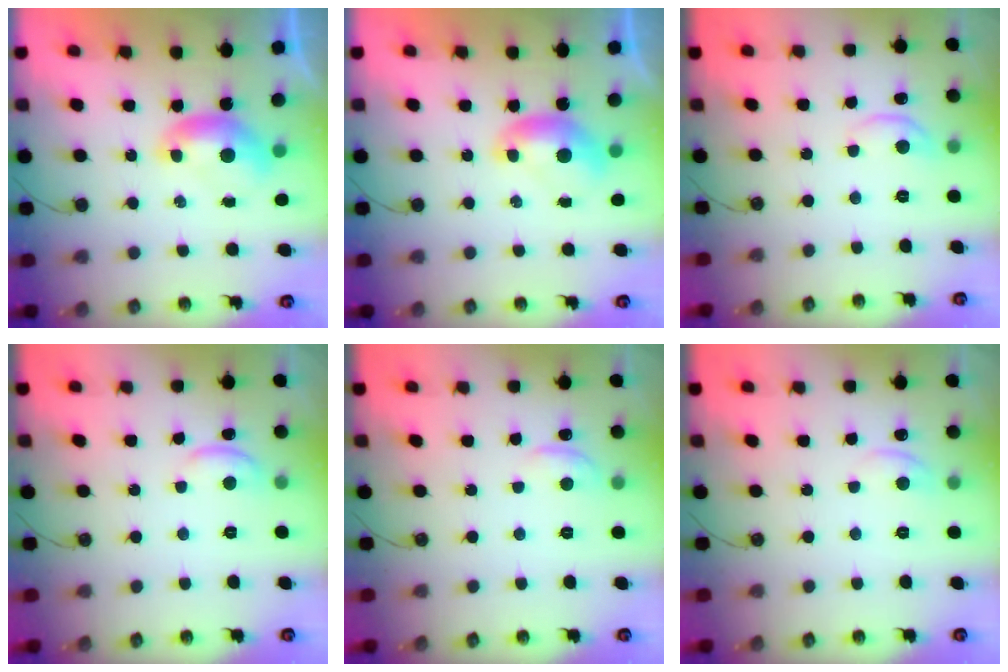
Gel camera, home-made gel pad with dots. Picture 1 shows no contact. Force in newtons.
{"total": 0.0}
{"total": 3.4, "press": 3.4, "slide": 0.5}
{"total": 1.7, "press": 1.7, "slide": 0.4}
{"total": 1.6, "press": 1.3, "slide": 0.8}
{"total": 1.6, "press": 1.5, "slide": 0.6}